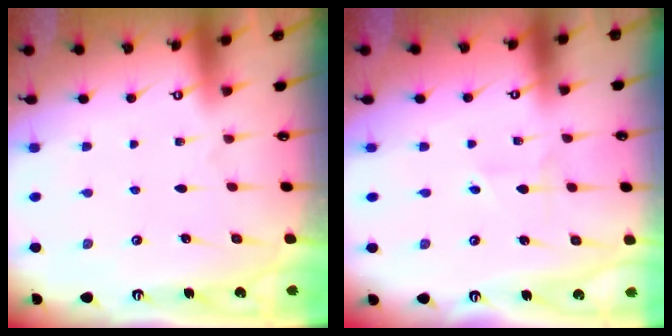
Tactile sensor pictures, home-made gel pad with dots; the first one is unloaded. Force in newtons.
{"total": 1.6, "press": 1.3, "slide": 0.9}